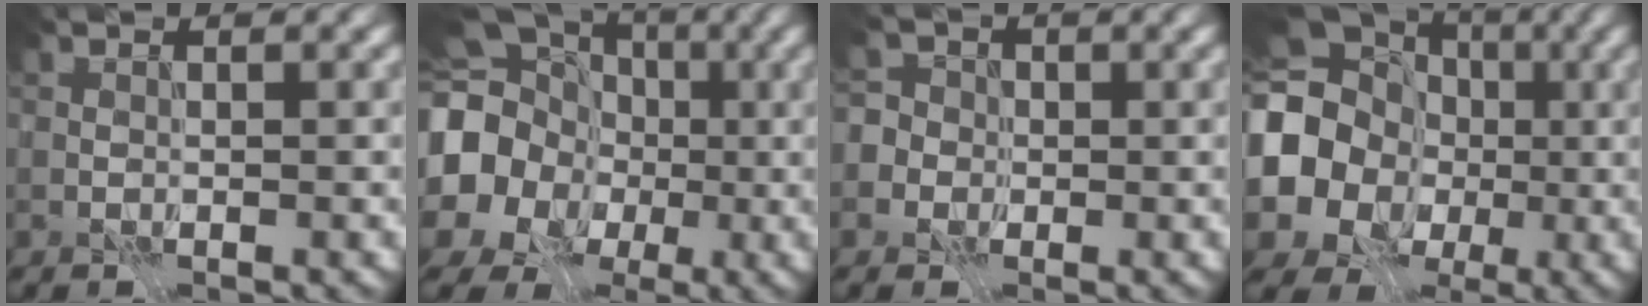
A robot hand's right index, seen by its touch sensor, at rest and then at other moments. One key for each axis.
{"total": 20.2, "fx": -0.3, "fy": 18.9, "fz": 6.9, "tx": -0.205, "ty": -0.004, "tz": -0.051}
{"total": 4.4, "fx": -0.6, "fy": 4.2, "fz": 1.1, "tx": 0.001, "ty": 0.023, "tz": -0.045}
{"total": 16.7, "fx": 0.3, "fy": 15.4, "fz": 6.6, "tx": -0.186, "ty": 0.004, "tz": -0.031}